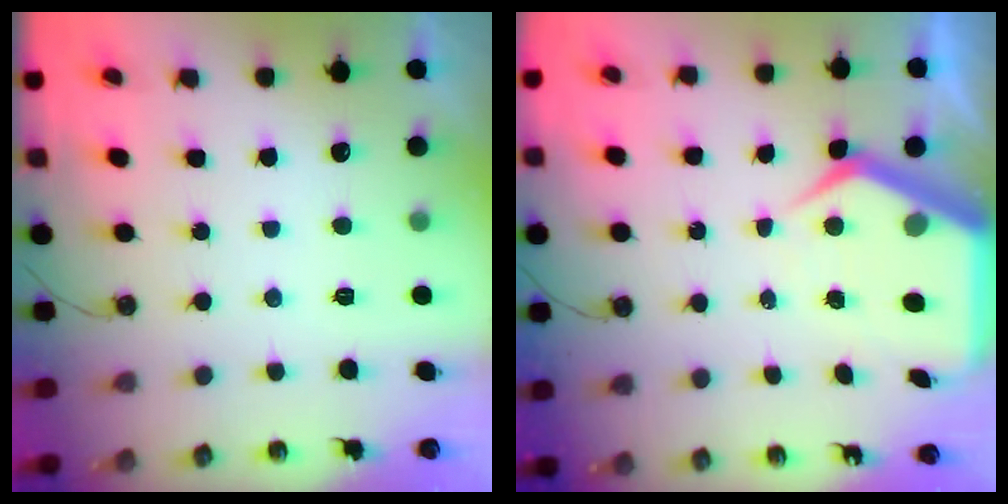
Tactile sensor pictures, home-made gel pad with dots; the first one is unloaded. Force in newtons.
{"total": 8.2, "press": 8.2, "slide": 0.6}